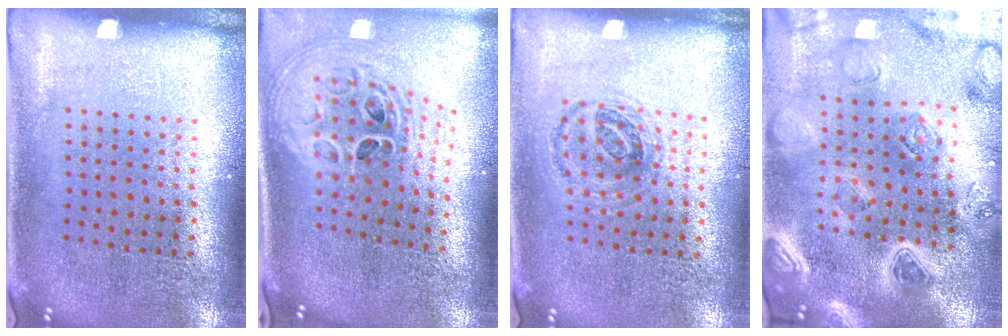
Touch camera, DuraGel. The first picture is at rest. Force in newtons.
{"total": 2.3, "press": 1.7, "slide": 1.6}
{"total": 0.9, "press": 0.9, "slide": 0.3}
{"total": 3.1, "press": 3.0, "slide": 0.9}